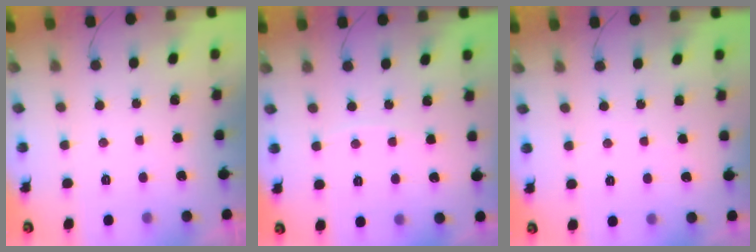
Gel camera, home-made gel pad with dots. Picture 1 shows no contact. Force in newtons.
{"total": 2.3, "press": 2.3, "slide": 0.3}
{"total": 3.0, "press": 3.0, "slide": 0.3}